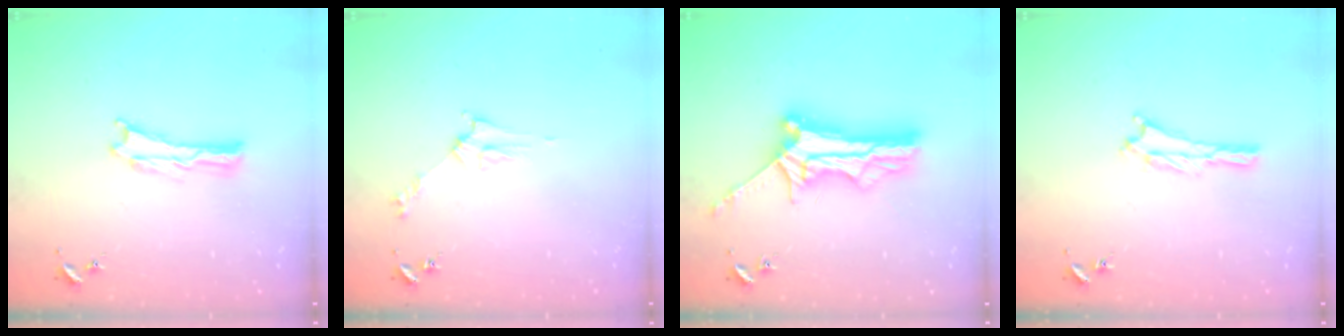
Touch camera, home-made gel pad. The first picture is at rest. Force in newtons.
{"total": 2.8, "press": 2.8, "slide": 0.3}
{"total": 10.8, "press": 10.8, "slide": 0.6}
{"total": 1.2, "press": 1.1, "slide": 0.2}